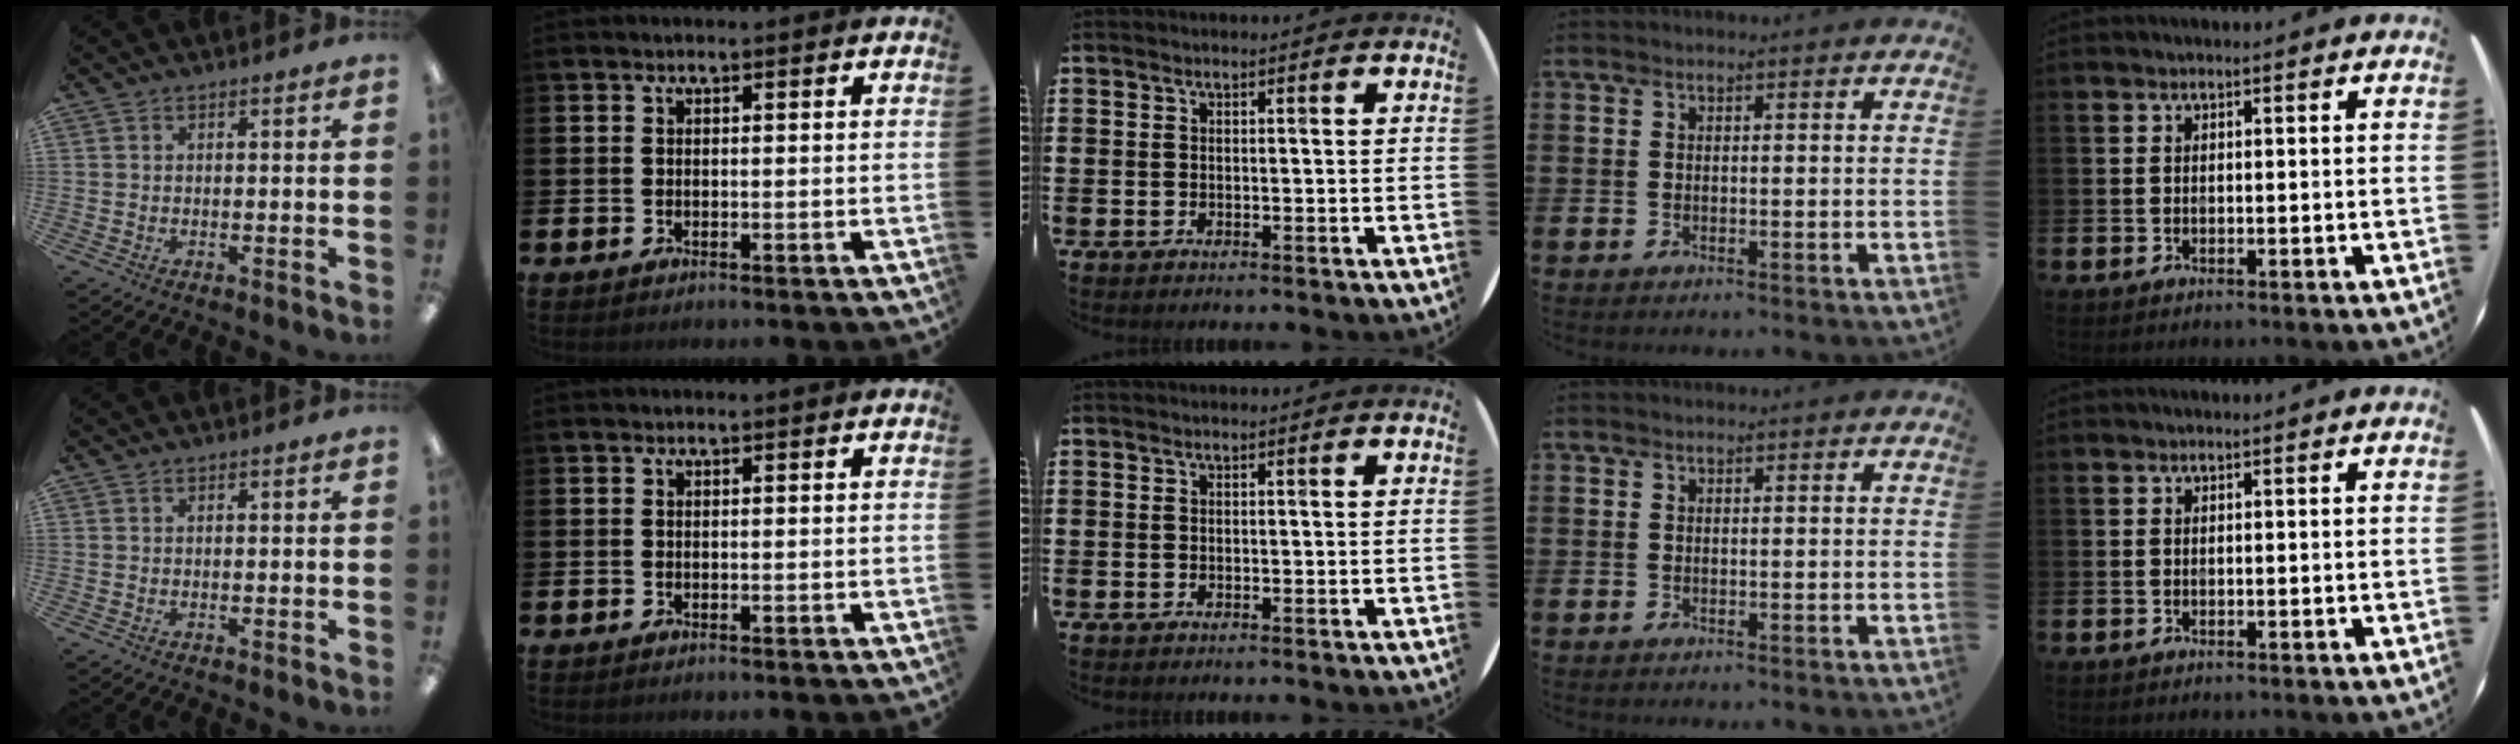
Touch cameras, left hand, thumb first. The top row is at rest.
{}